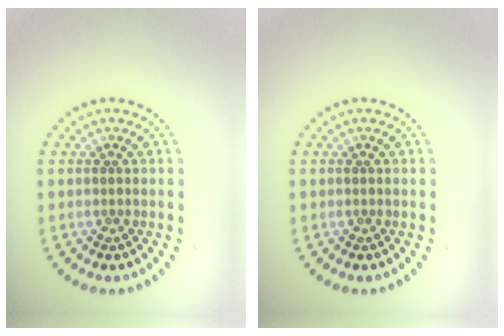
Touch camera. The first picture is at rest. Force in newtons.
{"total": 0.0}